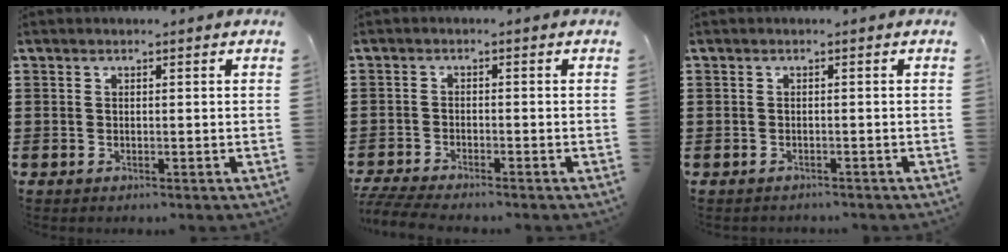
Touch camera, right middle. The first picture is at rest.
{"total": 3.2, "force": [-3.1, 0.1, 1.0], "torque": [-0.030, -0.008, -0.067]}
{"total": 0.7, "force": [-0.7, 0.1, -0.1], "torque": [0.001, 0.003, -0.016]}